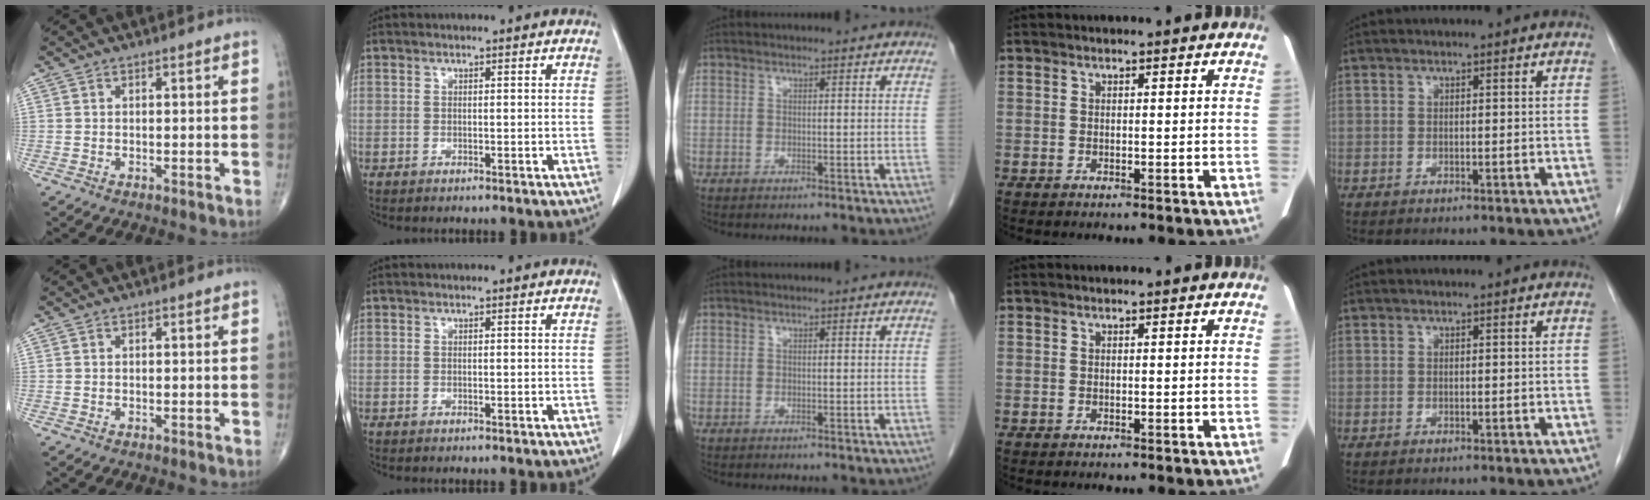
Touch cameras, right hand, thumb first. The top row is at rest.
{}